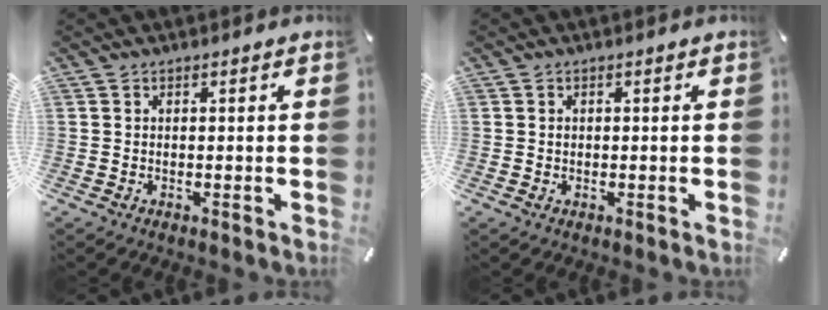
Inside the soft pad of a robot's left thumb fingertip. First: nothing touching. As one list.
[{"total": 0.6, "force": [0.0, 0.6, 0.2], "torque": [-0.003, 0.005, -0.001]}]